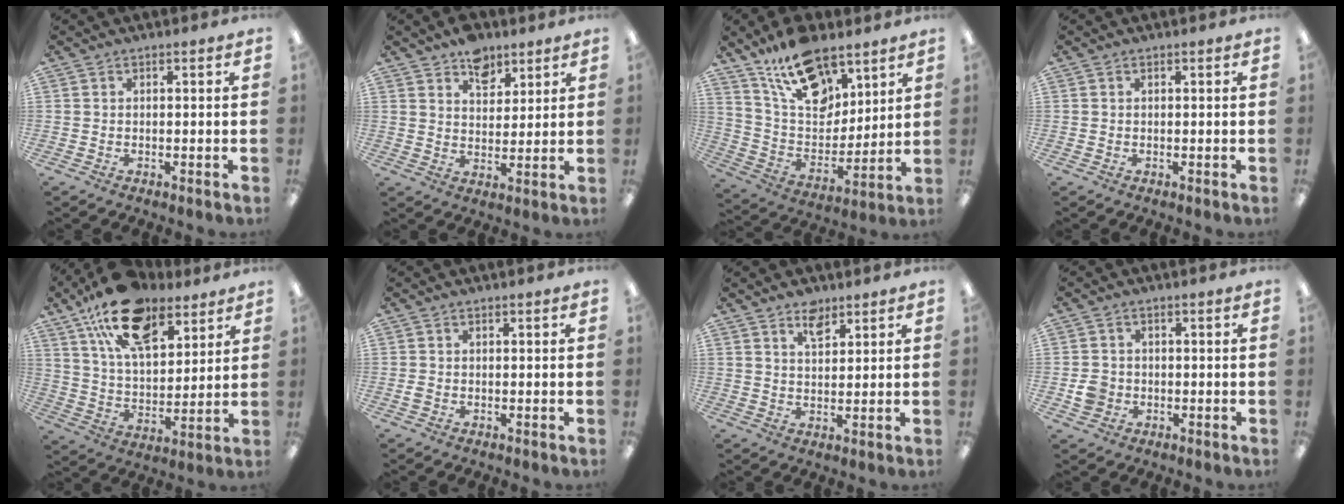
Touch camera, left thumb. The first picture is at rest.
{"total": 7.7, "force": [5.5, 4.7, 2.8], "torque": [-0.025, -0.028, 0.096]}
{"total": 17.9, "force": [12.5, 9.1, 9.0], "torque": [-0.158, -0.068, 0.226]}
{"total": 0.0}
{"total": 19.2, "force": [12.6, 9.3, 11.1], "torque": [-0.186, -0.055, 0.223]}
{"total": 1.2, "force": [-0.2, 0.9, 0.8], "torque": [-0.014, 0.003, -0.004]}
{"total": 4.9, "force": [3.8, 2.2, 2.1], "torque": [-0.026, -0.020, 0.065]}
{"total": 4.0, "force": [-0.8, 3.7, 1.4], "torque": [-0.007, 0.001, -0.015]}